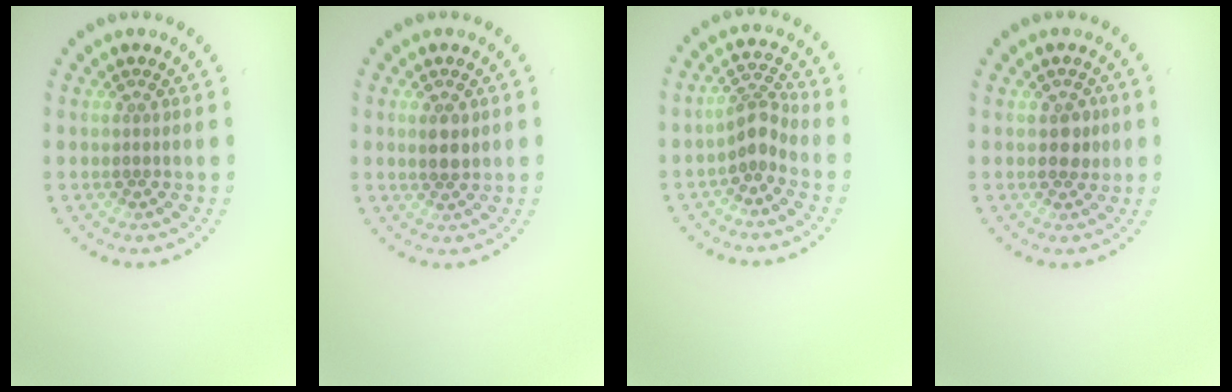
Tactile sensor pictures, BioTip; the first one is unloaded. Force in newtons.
{"total": 1.8, "press": 1.8, "slide": 0.6}
{"total": 2.4, "press": 1.8, "slide": 1.6}
{"total": 1.8, "press": 1.7, "slide": 0.4}